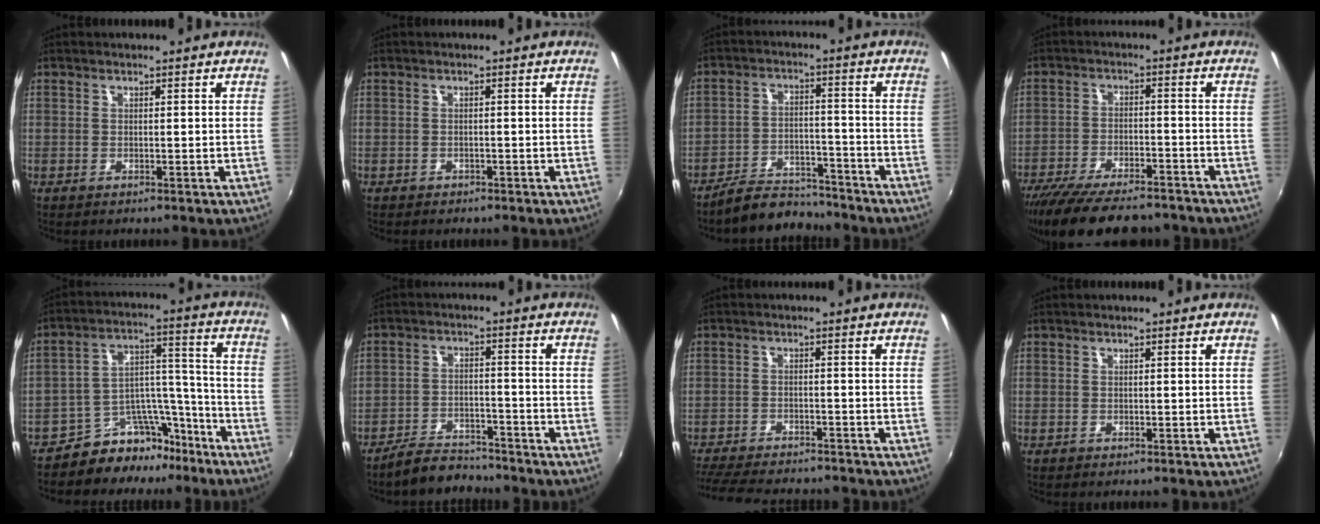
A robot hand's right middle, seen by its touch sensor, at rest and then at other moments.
{"total": 1.2, "force": [-1.0, 0.7, 0.2], "torque": [-0.008, 0.001, -0.012]}
{"total": 9.2, "force": [-8.6, 2.6, 2.0], "torque": [-0.058, 0.010, -0.131]}
{"total": 17.1, "force": [-14.1, 4.8, 8.4], "torque": [-0.169, -0.030, -0.217]}
{"total": 11.5, "force": [-9.5, 5.9, 2.9], "torque": [-0.037, 0.066, -0.140]}
{"total": 7.1, "force": [-6.6, 2.0, 1.5], "torque": [-0.050, 0.008, -0.103]}
{"total": 13.4, "force": [-11.9, 3.1, 5.4], "torque": [-0.129, -0.021, -0.185]}
{"total": 0.0}